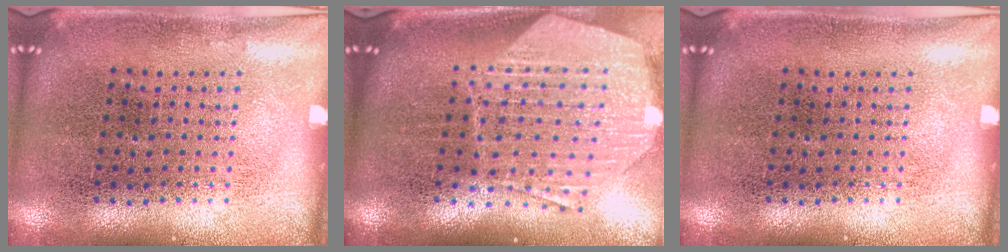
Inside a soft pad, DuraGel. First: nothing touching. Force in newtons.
{"total": 2.9, "press": 2.3, "slide": 1.7}
{"total": 0.0}